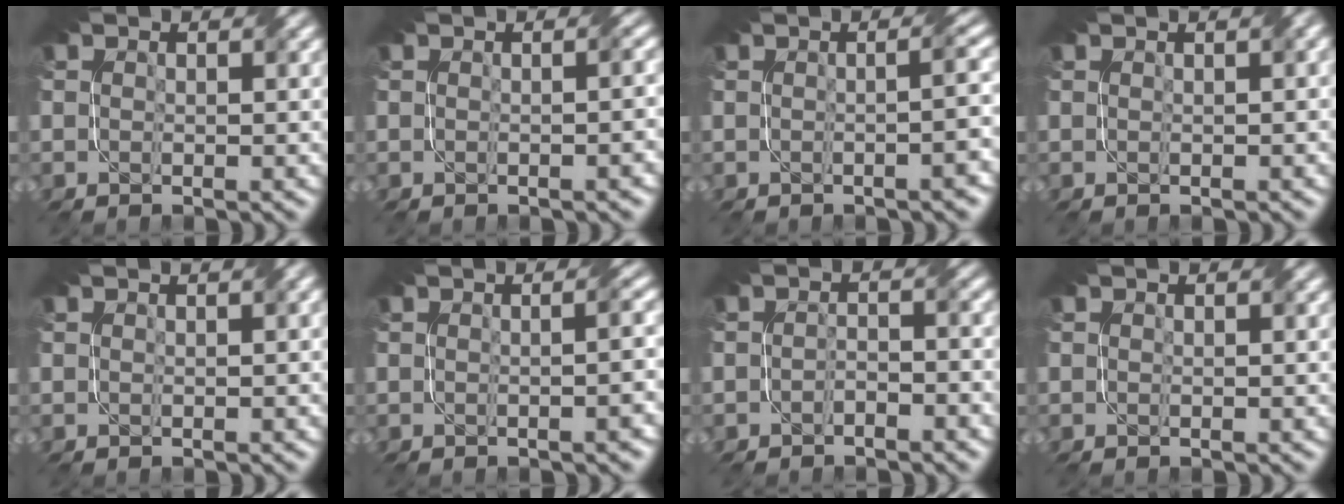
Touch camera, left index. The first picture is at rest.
{"total": 1.8, "force": [-0.3, 0.7, 1.6], "torque": [-0.008, 0.001, -0.005]}
{"total": 3.5, "force": [-0.4, 1.2, 3.3], "torque": [-0.012, 0.012, -0.007]}
{"total": 1.8, "force": [1.0, 0.6, 1.4], "torque": [-0.013, 0.006, 0.005]}
{"total": 1.5, "force": [0.8, 0.4, 1.2], "torque": [-0.012, 0.006, 0.002]}
{"total": 2.9, "force": [-0.2, 1.1, 2.6], "torque": [-0.007, 0.010, -0.004]}
{"total": 1.5, "force": [-1.1, 0.5, 0.9], "torque": [-0.018, 0.003, -0.020]}
{"total": 0.0}